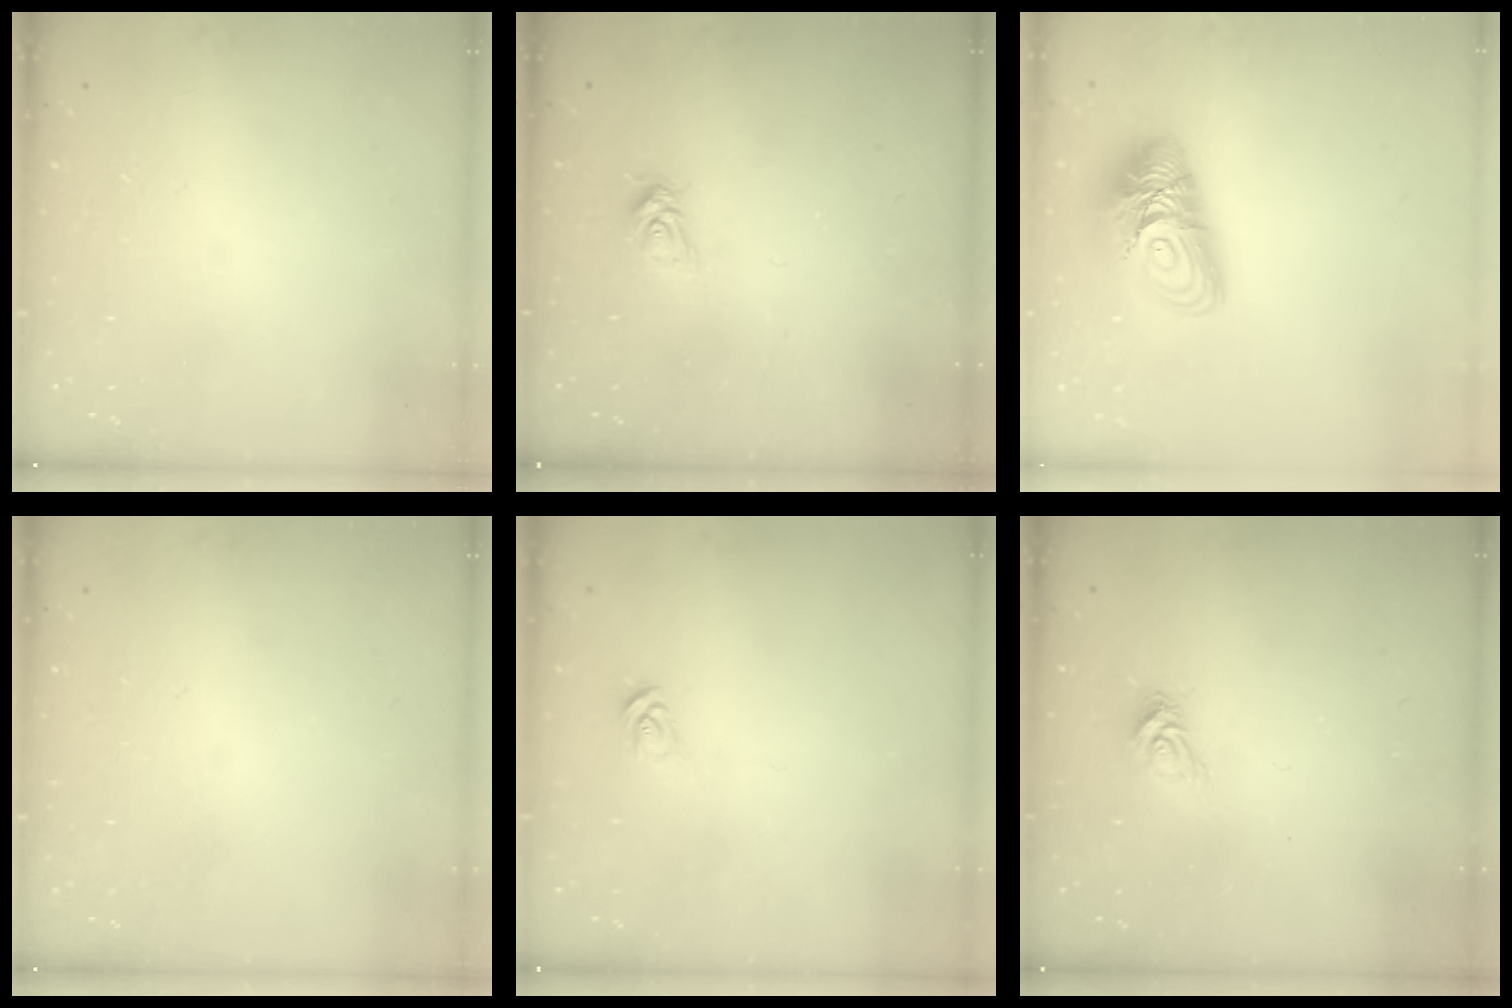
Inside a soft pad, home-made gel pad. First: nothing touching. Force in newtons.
{"total": 5.7, "press": 5.7, "slide": 0.6}
{"total": 14.3, "press": 14.2, "slide": 1.1}
{"total": 0.0}
{"total": 3.6, "press": 3.6, "slide": 0.3}
{"total": 6.2, "press": 6.1, "slide": 0.4}